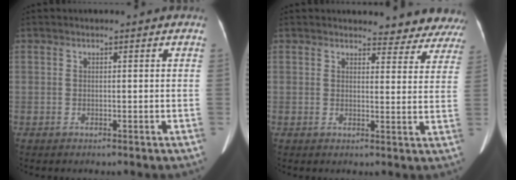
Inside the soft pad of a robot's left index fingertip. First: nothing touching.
{"total": 9.7, "force": [9.3, 2.6, 0.3], "torque": [0.037, -0.030, 0.070]}